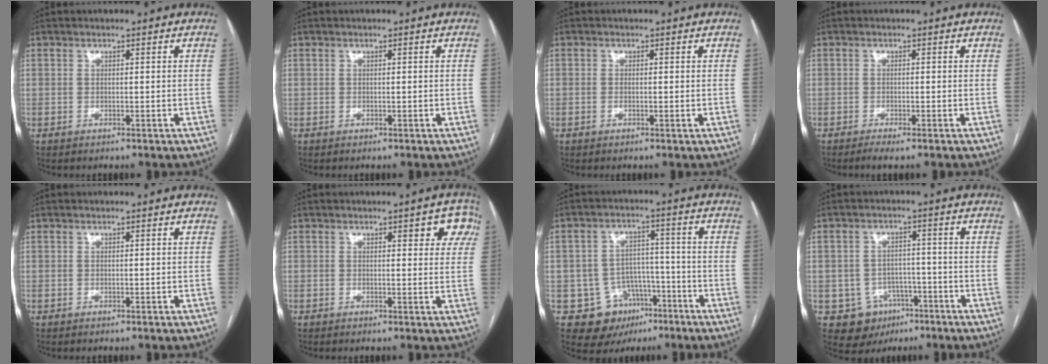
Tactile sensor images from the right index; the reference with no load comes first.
{"total": 0.0}
{"total": 1.0, "force": [-0.2, 0.2, 1.0], "torque": [-0.017, -0.002, -0.003]}
{"total": 1.8, "force": [-1.2, 0.1, 1.4], "torque": [-0.022, -0.003, -0.022]}
{"total": 0.0}
{"total": 4.9, "force": [2.3, 1.9, 3.9], "torque": [-0.029, 0.010, 0.019]}
{"total": 9.8, "force": [-4.7, 8.2, 2.5], "torque": [-0.033, 0.027, -0.059]}
{"total": 7.8, "force": [-3.5, 6.8, 1.7], "torque": [-0.023, 0.012, -0.040]}